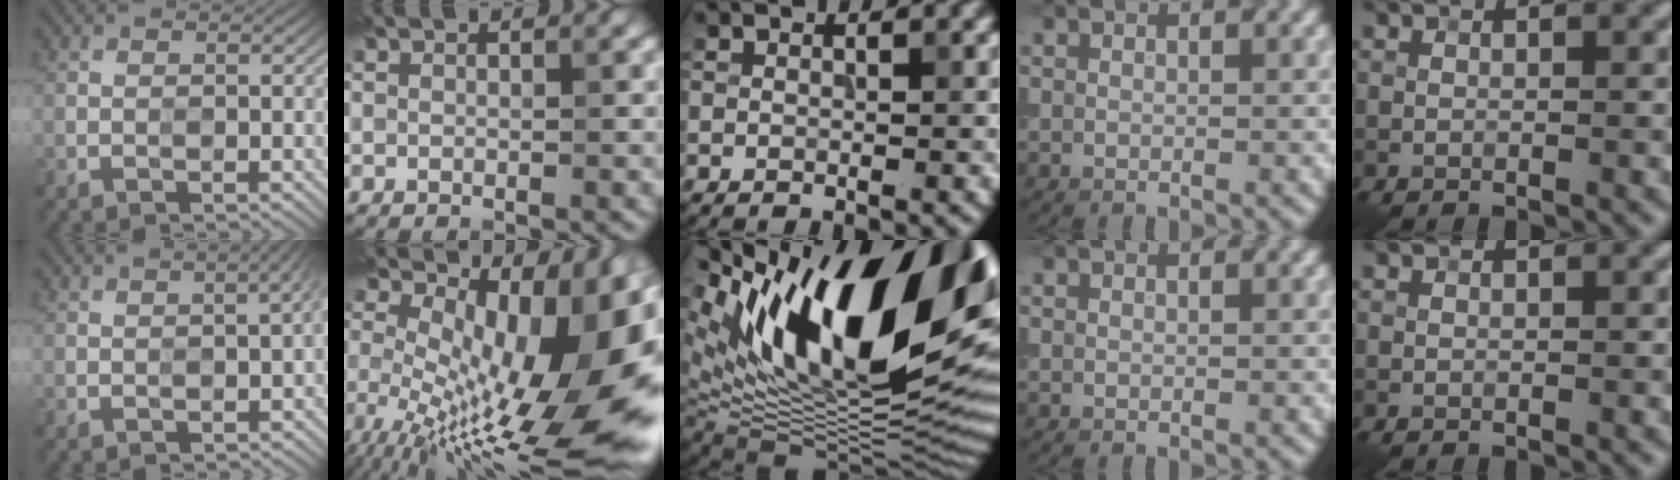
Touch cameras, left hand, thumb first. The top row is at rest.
{"thumb": {"total": 3.2, "force": [-0.2, 1.0, 3.0], "torque": [-0.028, 0.009, 0.001]}, "index": {"total": 15.8, "force": [-1.1, 6.0, 14.6], "torque": [-0.184, -0.009, -0.009]}, "middle": {"total": 18.8, "force": [8.2, 9.0, 14.3], "torque": [-0.228, 0.025, 0.145]}}